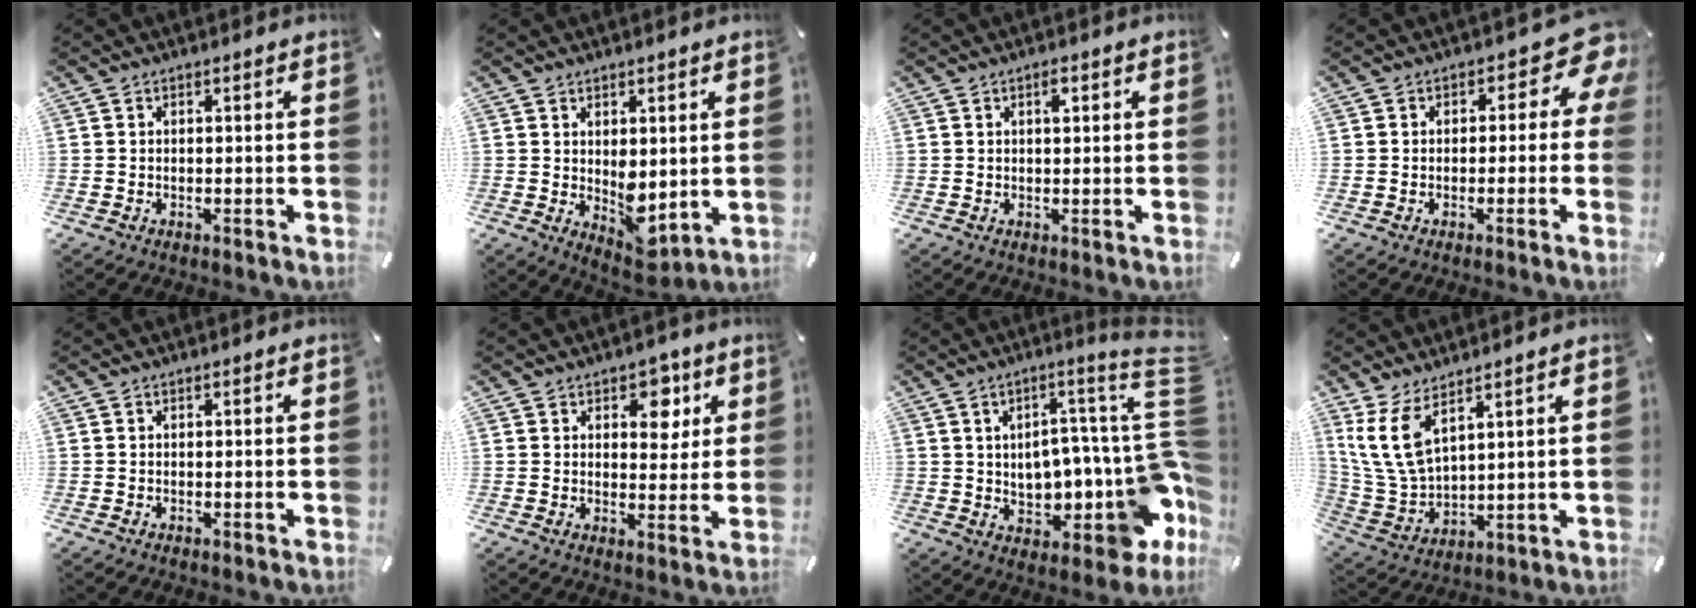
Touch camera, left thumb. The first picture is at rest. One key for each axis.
{"total": 6.9, "fx": -0.1, "fy": 4.6, "fz": 5.1, "tx": -0.054, "ty": -0.007, "tz": 0.002}
{"total": 1.6, "fx": 0.6, "fy": 0.7, "fz": 1.3, "tx": -0.013, "ty": -0.003, "tz": 0.007}
{"total": 9.1, "fx": 2.1, "fy": 5.9, "fz": 6.6, "tx": -0.072, "ty": -0.016, "tz": 0.037}
{"total": 0.0}
{"total": 6.8, "fx": 3.4, "fy": 4.6, "fz": 3.7, "tx": -0.024, "ty": -0.016, "tz": 0.048}
{"total": 18.8, "fx": -0.1, "fy": 6.9, "fz": 17.5, "tx": -0.225, "ty": -0.039, "tz": 0.005}
{"total": 11.2, "fx": 6.9, "fy": 5.4, "fz": 7.0, "tx": -0.180, "ty": -0.034, "tz": 0.128}